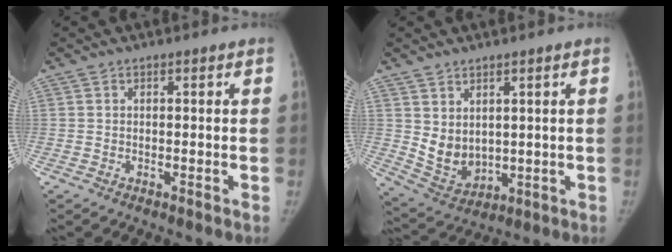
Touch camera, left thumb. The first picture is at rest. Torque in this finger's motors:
{"motor_torque": [0.04, 0.04, 0.38, -0.39, 0.01]}